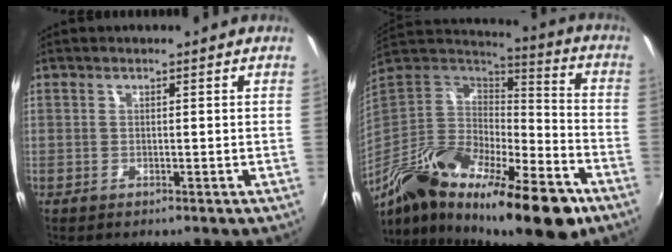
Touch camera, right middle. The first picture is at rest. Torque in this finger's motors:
{"motor_torque": [1.07, -1.07, 0.37, 0.21]}